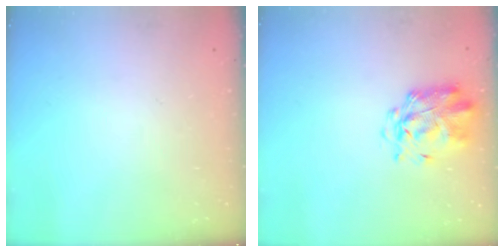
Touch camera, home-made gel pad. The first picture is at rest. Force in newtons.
{"total": 2.9, "press": 2.8, "slide": 0.7}